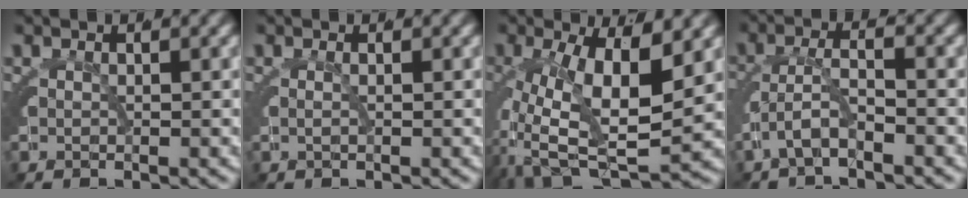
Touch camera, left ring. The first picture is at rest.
{"total": 0.6, "force": [-0.3, -0.5, 0.0], "torque": [-0.002, 0.000, -0.005]}
{"total": 9.7, "force": [-2.3, 5.2, 7.8], "torque": [-0.132, -0.034, -0.023]}
{"total": 2.6, "force": [-1.9, 0.8, 1.6], "torque": [-0.036, -0.007, -0.033]}